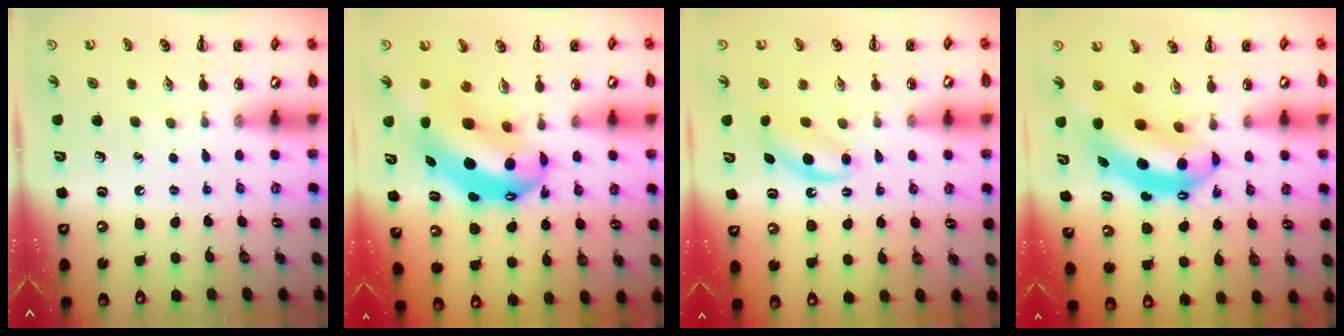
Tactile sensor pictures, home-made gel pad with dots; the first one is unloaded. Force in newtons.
{"total": 11.2, "press": 10.8, "slide": 2.7}
{"total": 5.1, "press": 5.0, "slide": 1.1}
{"total": 7.1, "press": 6.9, "slide": 1.8}